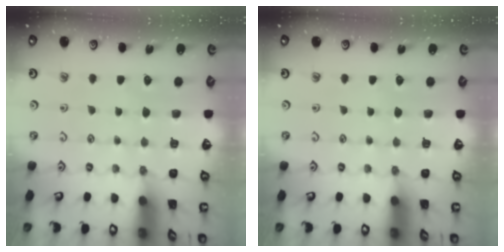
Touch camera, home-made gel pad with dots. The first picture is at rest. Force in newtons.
{"total": 0.0}